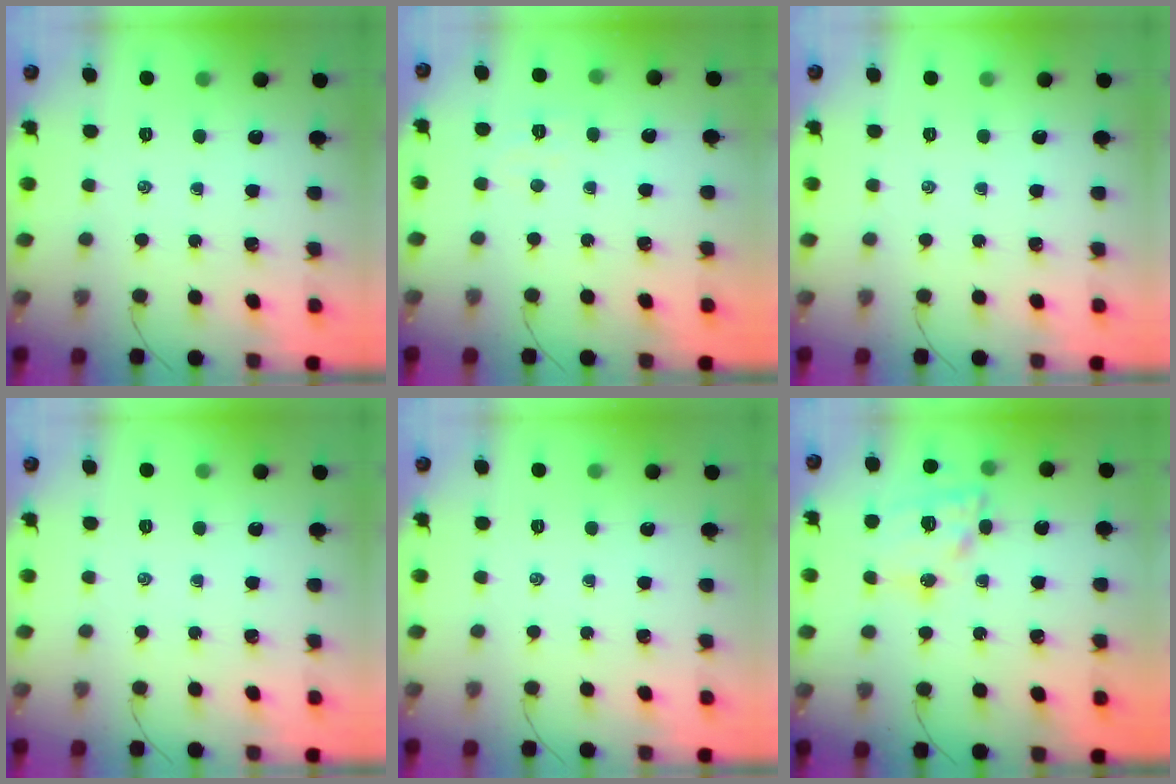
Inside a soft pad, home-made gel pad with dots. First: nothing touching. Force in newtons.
{"total": 3.3, "press": 3.2, "slide": 0.9}
{"total": 0.0}
{"total": 0.0}
{"total": 0.0}
{"total": 15.5, "press": 15.2, "slide": 3.1}